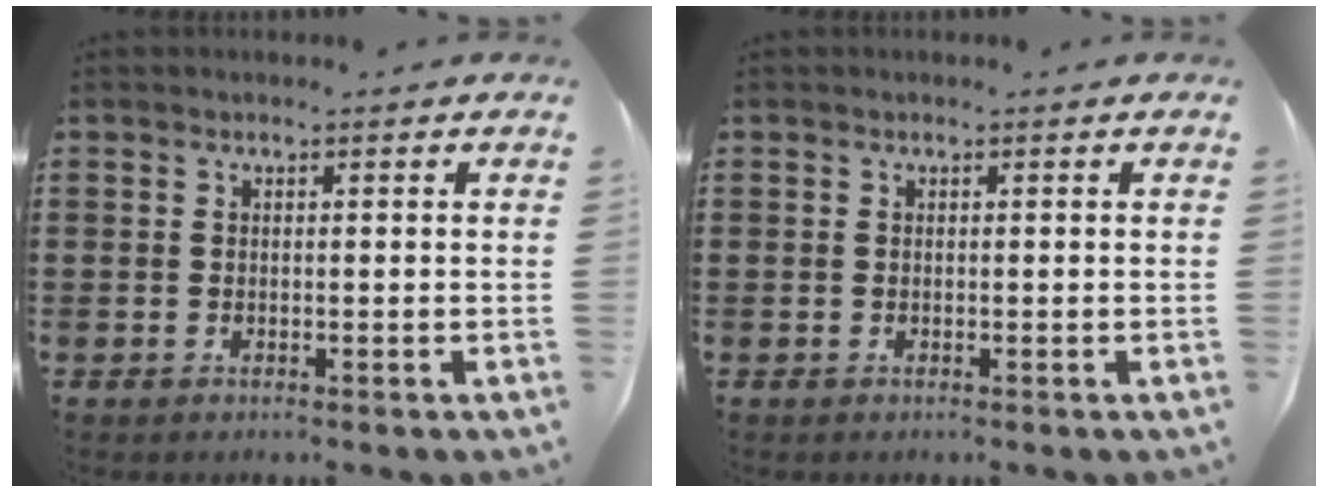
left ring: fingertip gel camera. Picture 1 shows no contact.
{"total": 0.0}